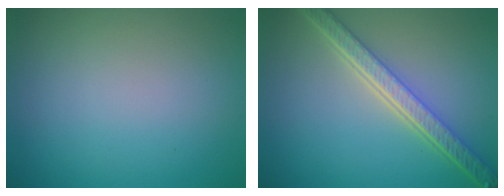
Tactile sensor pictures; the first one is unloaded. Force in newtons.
{"total": 6.0, "press": 4.6, "slide": 3.8}